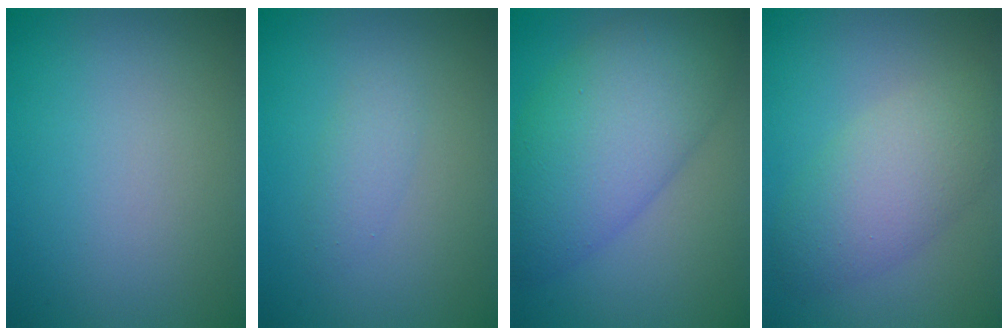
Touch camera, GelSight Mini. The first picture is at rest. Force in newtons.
{"total": 1.5, "press": 1.5, "slide": 0.1}
{"total": 9.4, "press": 9.4, "slide": 0.2}
{"total": 5.2, "press": 5.2, "slide": 0.4}